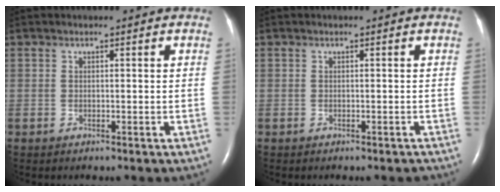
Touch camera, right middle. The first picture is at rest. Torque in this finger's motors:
{"motor_torque": [-0.16, 0.05, 0.02, 0.00]}